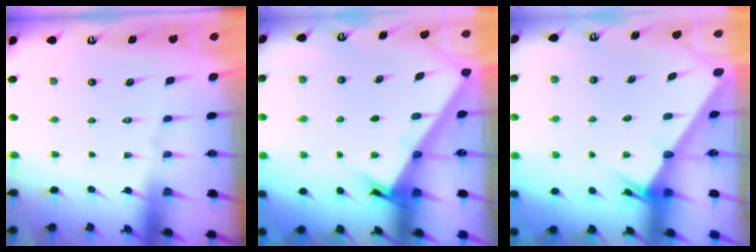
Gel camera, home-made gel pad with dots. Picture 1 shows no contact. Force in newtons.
{"total": 3.4, "press": 3.4, "slide": 0.4}
{"total": 2.5, "press": 2.5, "slide": 0.3}